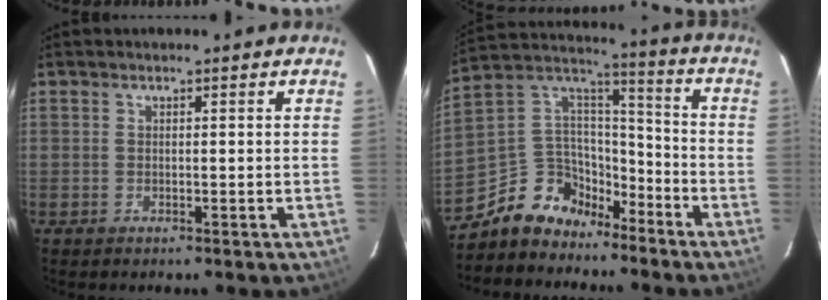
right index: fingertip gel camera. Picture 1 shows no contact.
{"total": 13.1, "force": [-9.4, 8.3, 3.5], "torque": [-0.092, 0.059, -0.165]}